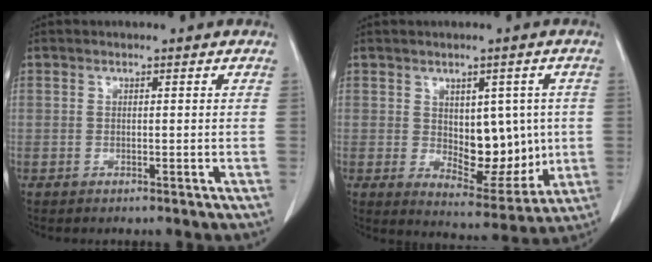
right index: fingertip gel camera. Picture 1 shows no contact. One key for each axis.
{"total": 9.9, "fx": 0.4, "fy": 5.4, "fz": 8.3, "tx": -0.106, "ty": -0.003, "tz": 0.026}